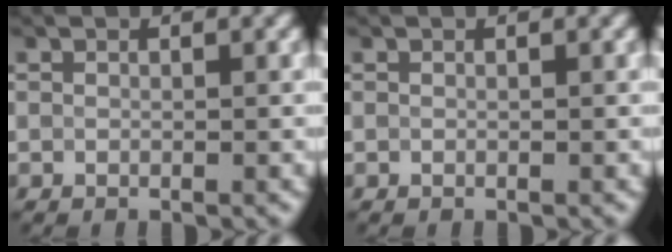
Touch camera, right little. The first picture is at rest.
{"total": 0.0}